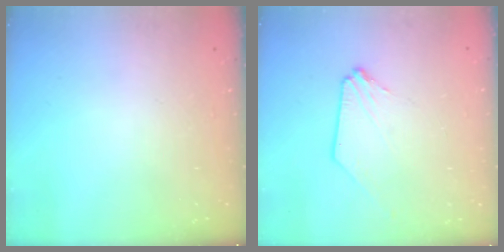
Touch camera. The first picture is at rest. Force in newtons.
{"total": 0.6, "press": 0.6, "slide": 0.1}